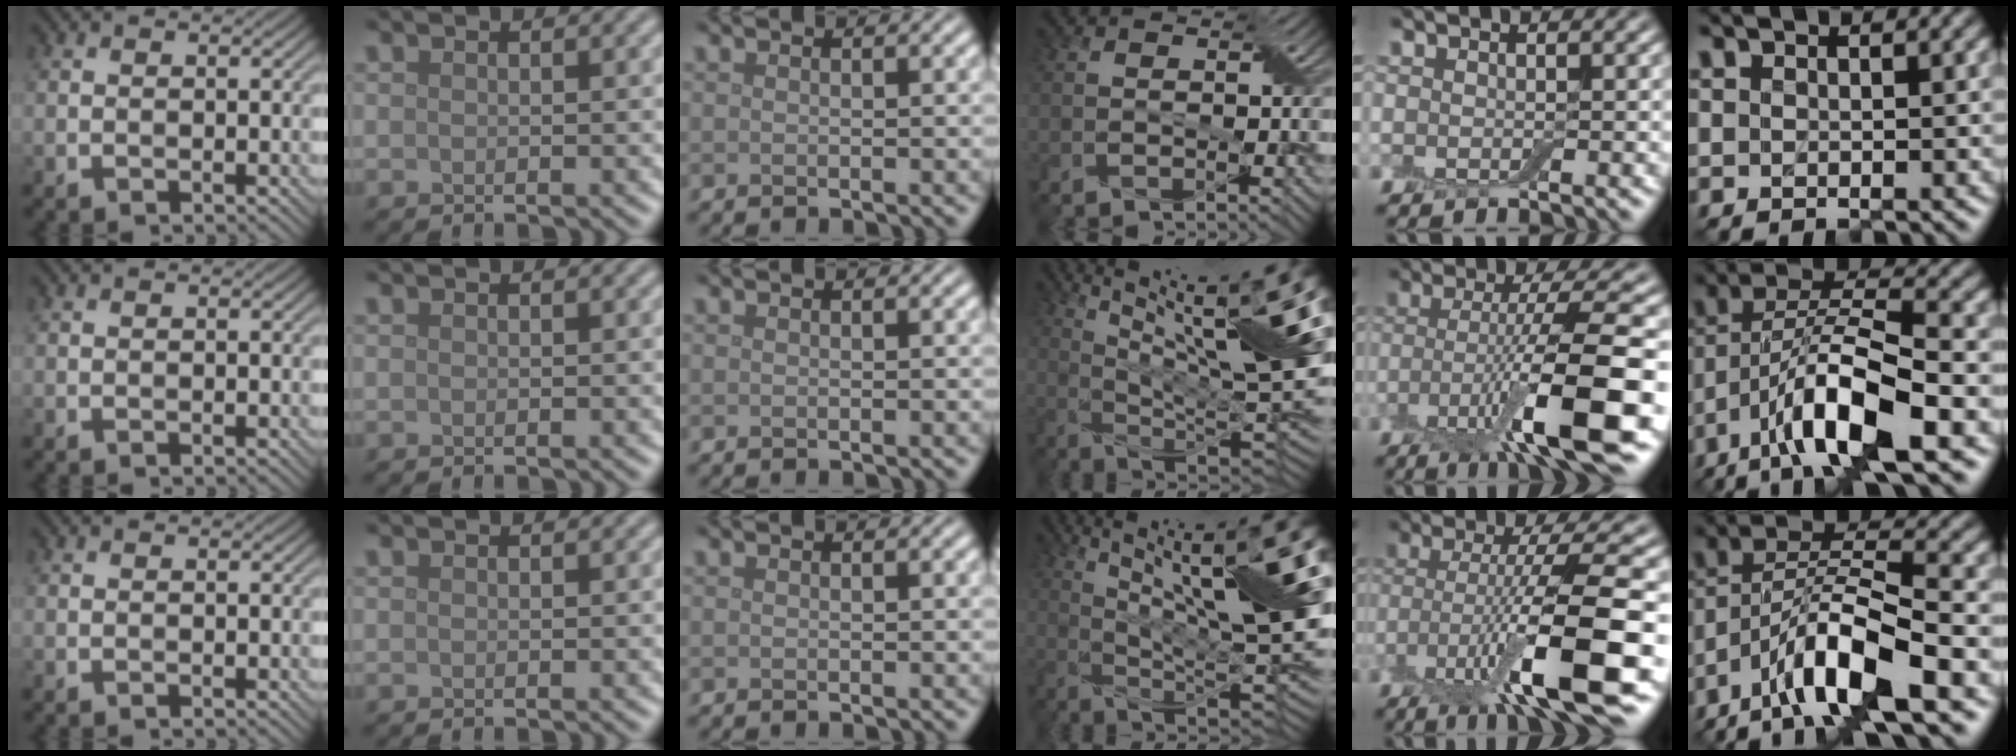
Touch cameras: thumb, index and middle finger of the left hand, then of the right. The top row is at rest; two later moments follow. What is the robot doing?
{"motion": "wrap", "object": "cling film"}